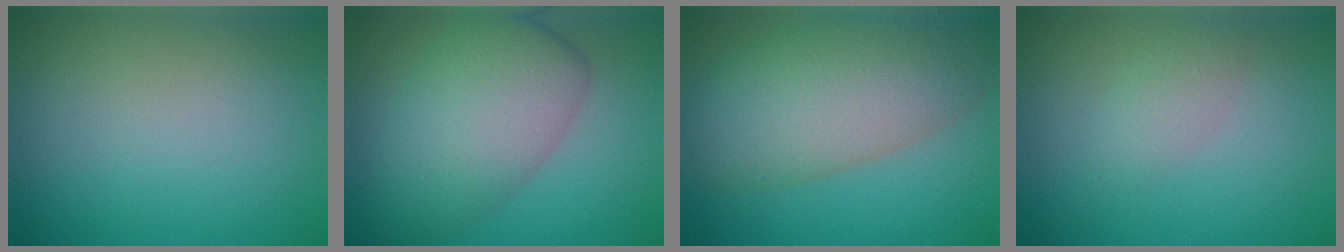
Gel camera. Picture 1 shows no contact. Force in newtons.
{"total": 8.4, "press": 8.4, "slide": 0.1}
{"total": 10.6, "press": 10.6, "slide": 0.3}
{"total": 1.8, "press": 1.8, "slide": 0.0}